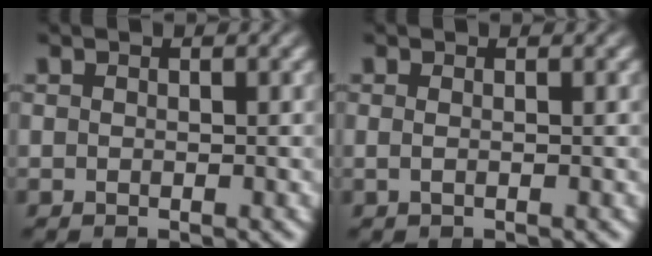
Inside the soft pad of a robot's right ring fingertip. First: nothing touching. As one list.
[{"total": 0.7, "force": [0.0, -0.6, 0.3], "torque": [-0.003, -0.002, 0.002]}]